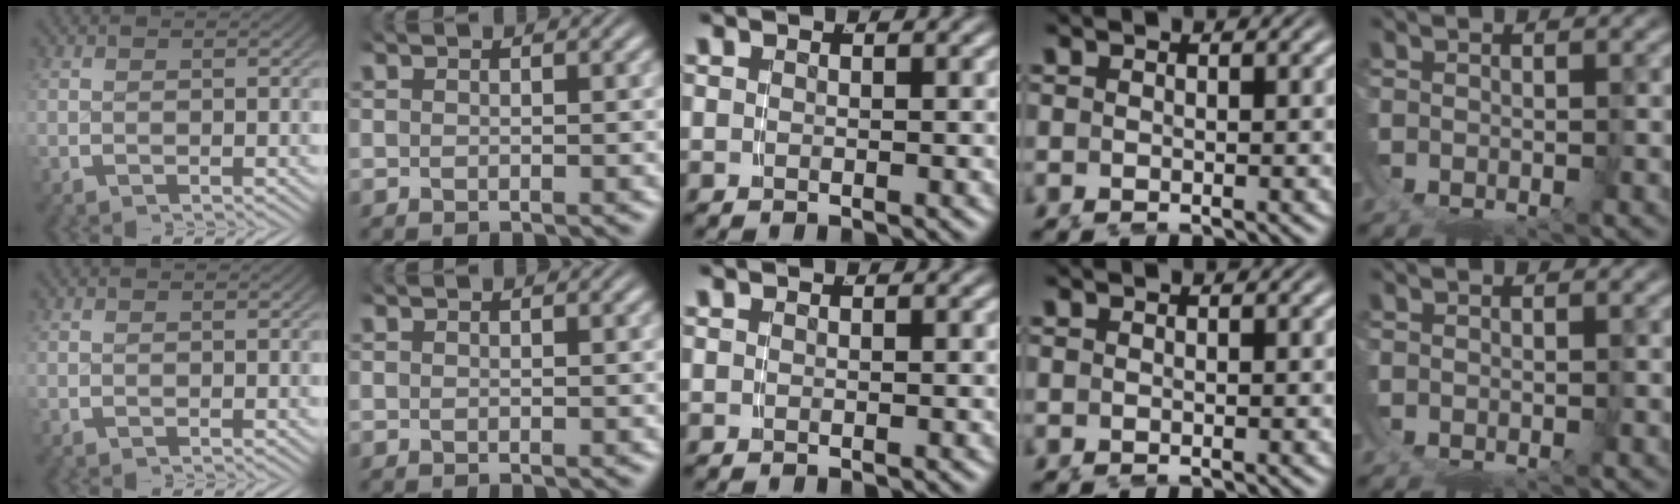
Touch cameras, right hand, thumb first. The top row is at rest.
{}